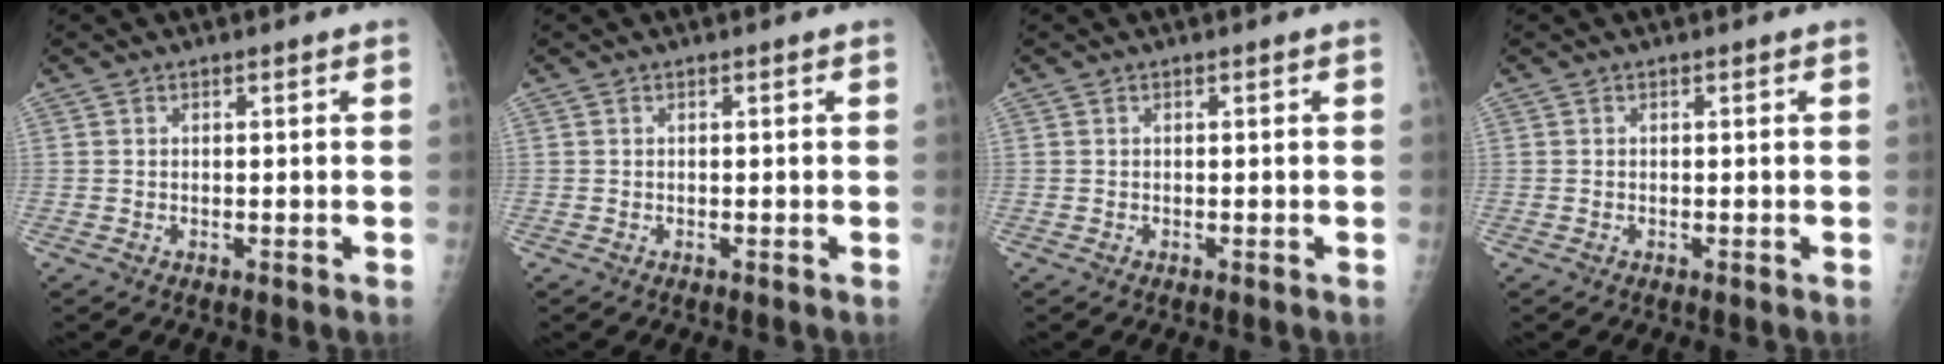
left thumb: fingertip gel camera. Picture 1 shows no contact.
{"total": 0.0}
{"total": 0.0}
{"total": 0.0}